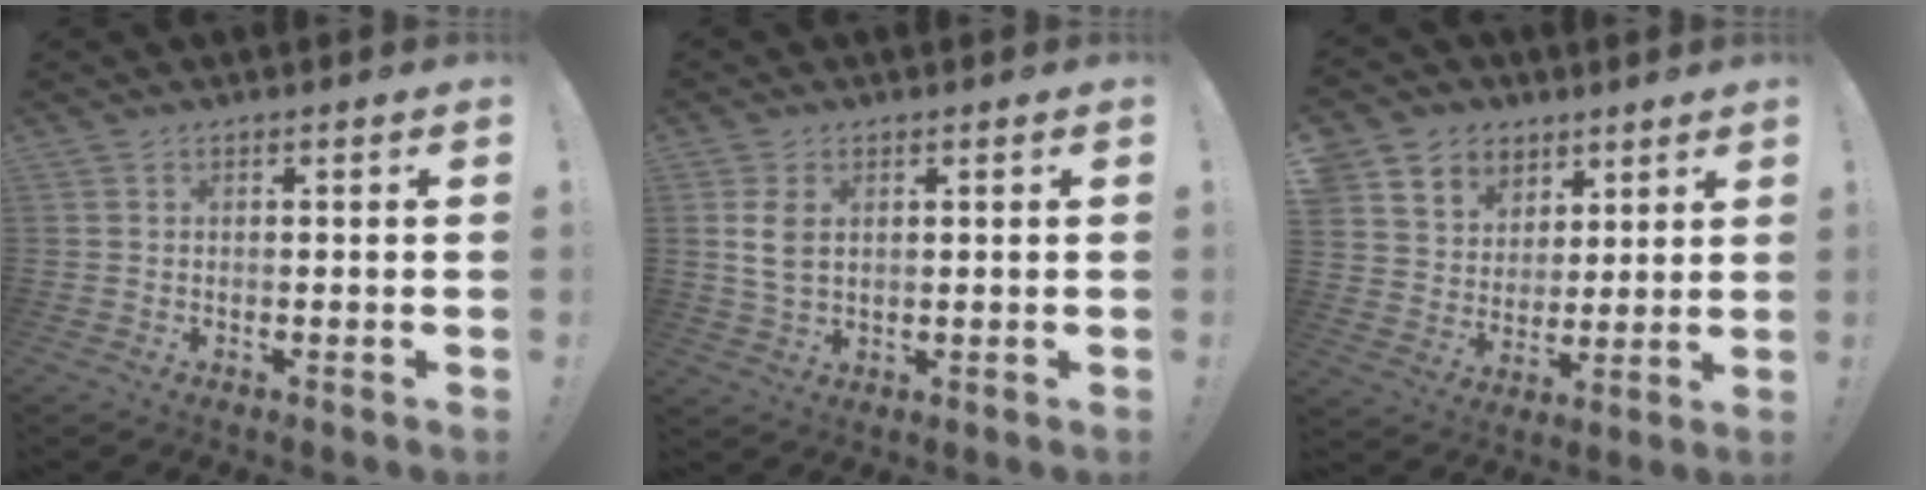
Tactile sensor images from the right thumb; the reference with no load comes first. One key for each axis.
{"total": 5.2, "fx": 1.5, "fy": 3.1, "fz": 3.9, "tx": -0.073, "ty": -0.004, "tz": 0.023}
{"total": 8.9, "fx": 4.9, "fy": 7.3, "fz": 1.0, "tx": -0.017, "ty": -0.043, "tz": 0.102}